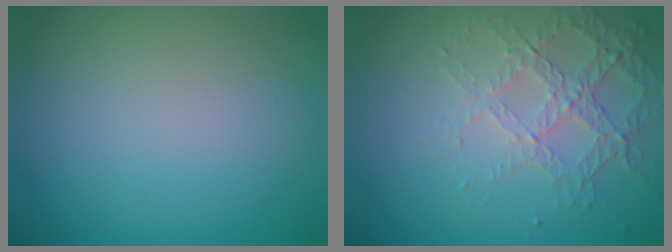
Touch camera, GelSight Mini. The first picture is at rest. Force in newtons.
{"total": 4.3, "press": 2.9, "slide": 3.1}